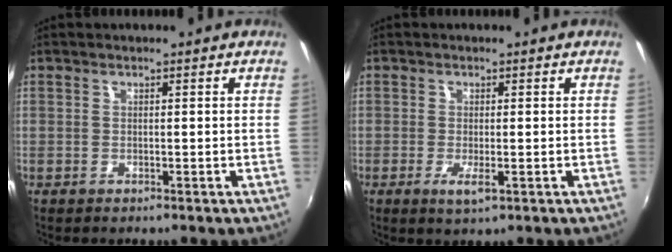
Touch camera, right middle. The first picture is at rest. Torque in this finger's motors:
{"motor_torque": [0.99, -1.16, 0.14, 0.05]}